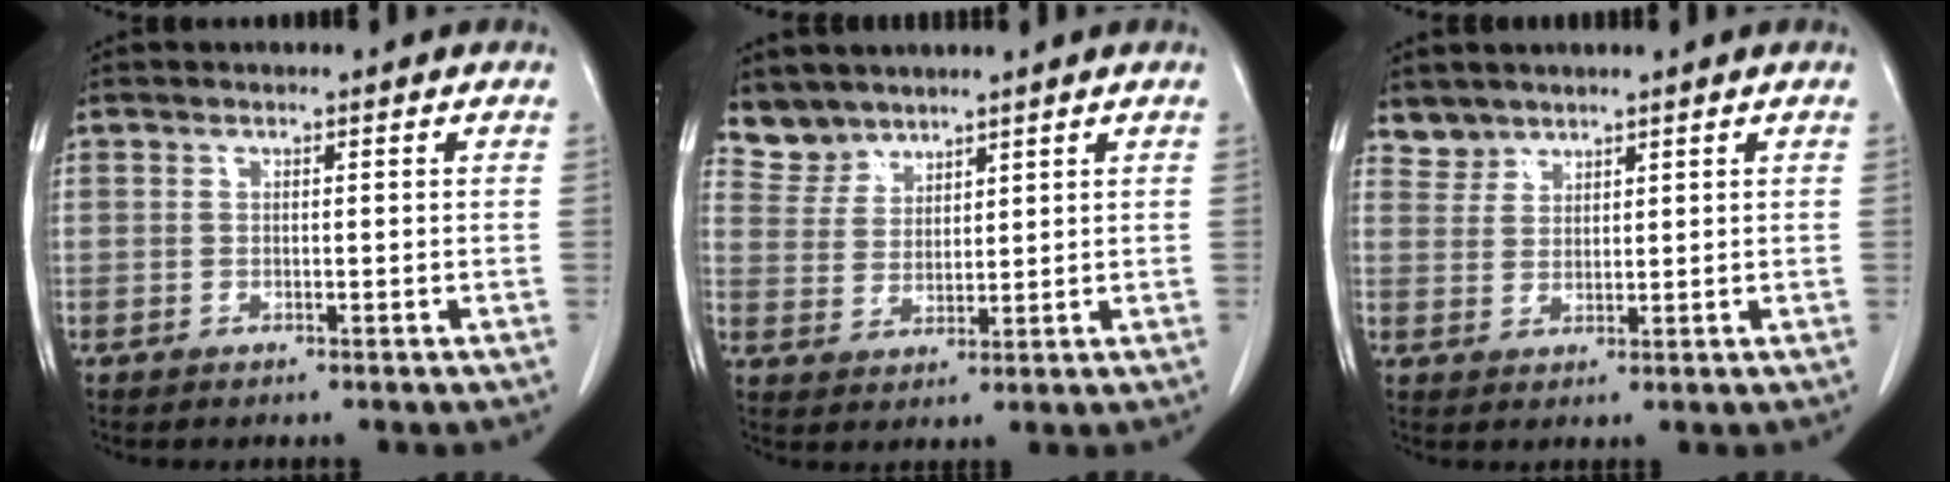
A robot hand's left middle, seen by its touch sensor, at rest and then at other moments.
{"total": 4.3, "force": [3.9, 1.7, -0.4], "torque": [0.008, 0.007, 0.087]}
{"total": 2.6, "force": [2.3, 1.0, -0.5], "torque": [0.014, 0.008, 0.045]}